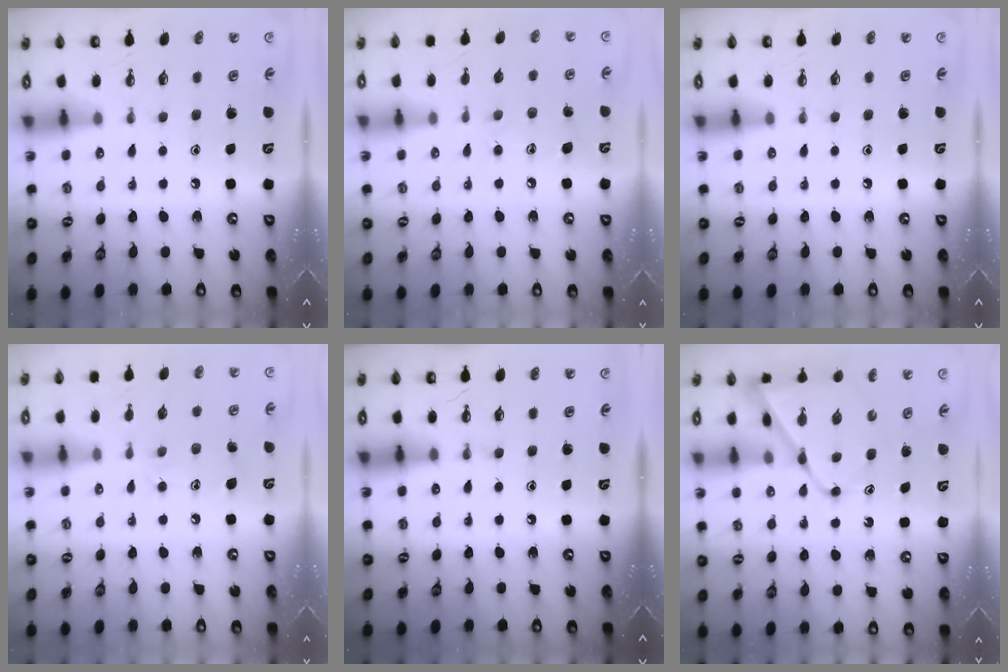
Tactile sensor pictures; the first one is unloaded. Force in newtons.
{"total": 9.3, "press": 9.3, "slide": 0.7}
{"total": 0.0}
{"total": 9.6, "press": 9.6, "slide": 0.5}
{"total": 0.0}
{"total": 11.0, "press": 10.9, "slide": 0.9}